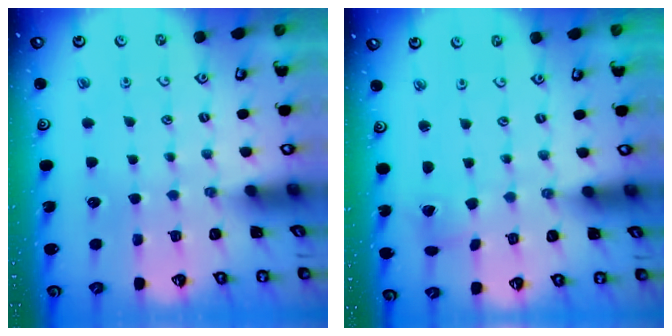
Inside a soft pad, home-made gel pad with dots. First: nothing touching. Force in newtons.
{"total": 2.3, "press": 2.3, "slide": 0.2}